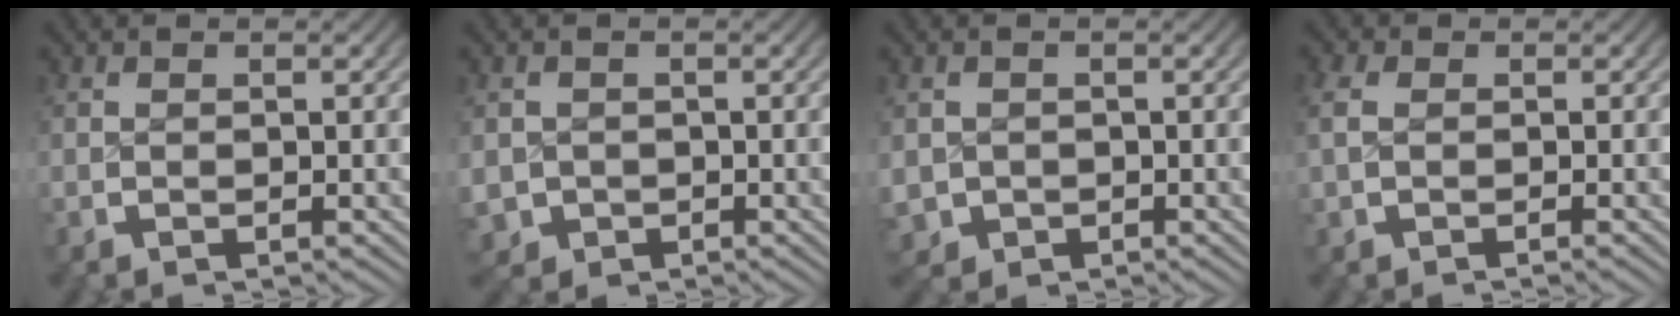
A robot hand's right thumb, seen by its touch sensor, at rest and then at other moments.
{"total": 3.8, "force": [-1.1, 3.4, 1.0], "torque": [-0.031, -0.027, -0.006]}
{"total": 3.4, "force": [-0.9, 3.1, 0.9], "torque": [-0.029, -0.026, -0.003]}
{"total": 2.0, "force": [-0.3, 1.2, 1.5], "torque": [-0.028, 0.002, -0.003]}